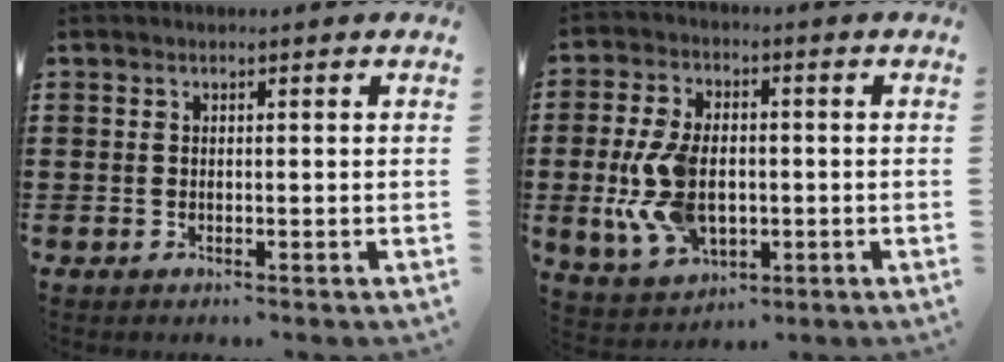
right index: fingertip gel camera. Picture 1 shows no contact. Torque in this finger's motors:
{"motor_torque": [2.14, 0.00, 0.42, 0.21]}